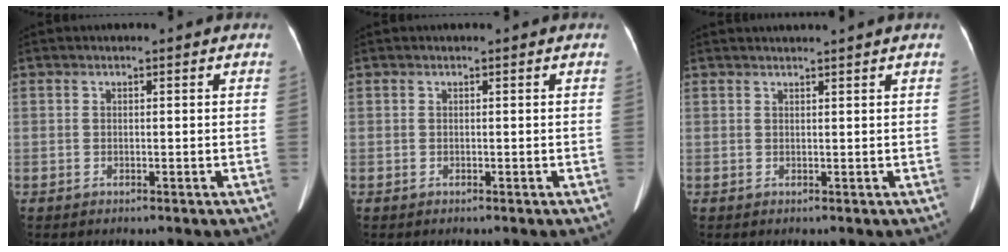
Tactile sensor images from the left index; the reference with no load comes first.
{"total": 0.0}
{"total": 2.7, "force": [2.4, -0.8, 0.9], "torque": [-0.013, 0.015, 0.037]}